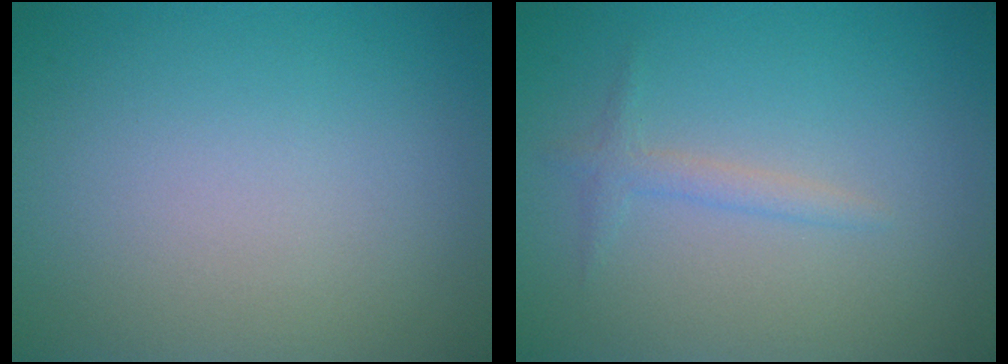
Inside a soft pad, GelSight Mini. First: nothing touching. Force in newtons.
{"total": 1.3, "press": 1.3, "slide": 0.0}